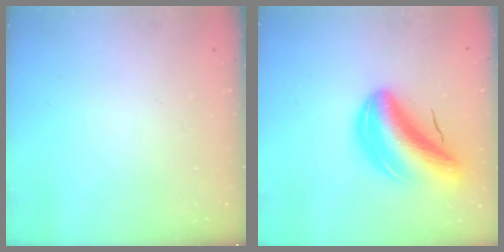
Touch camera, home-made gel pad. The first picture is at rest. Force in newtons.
{"total": 13.6, "press": 13.1, "slide": 3.8}